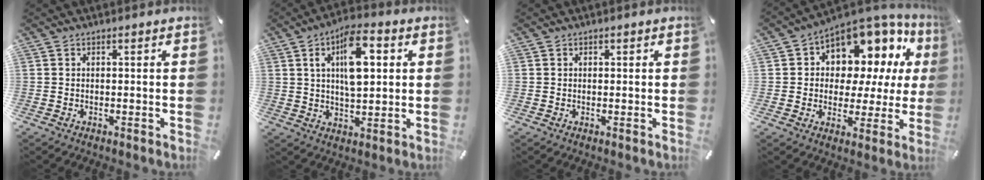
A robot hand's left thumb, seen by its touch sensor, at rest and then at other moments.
{"total": 12.3, "force": [4.1, 6.0, 9.9], "torque": [-0.162, -0.005, 0.066]}
{"total": 0.6, "force": [0.1, 0.6, 0.0], "torque": [0.002, 0.007, -0.001]}
{"total": 10.3, "force": [5.5, 7.6, 4.4], "torque": [-0.073, -0.061, 0.102]}